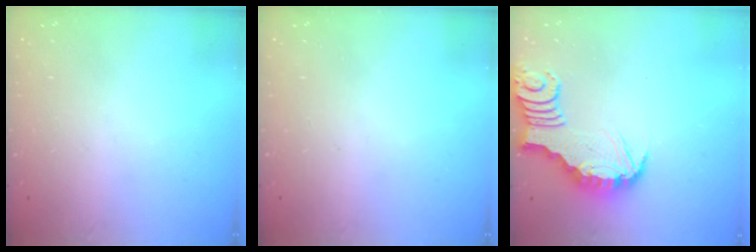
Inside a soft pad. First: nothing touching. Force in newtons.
{"total": 0.0}
{"total": 3.4, "press": 3.4, "slide": 0.1}